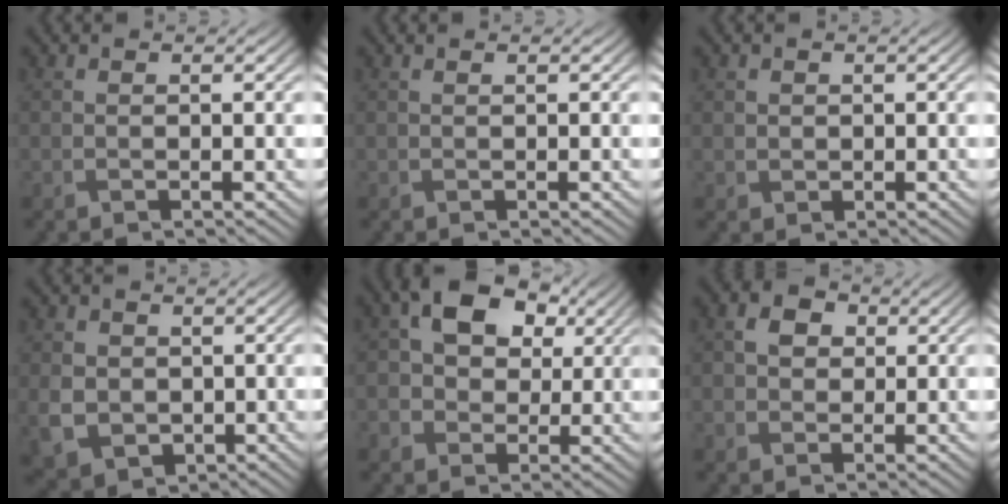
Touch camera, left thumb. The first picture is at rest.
{"total": 0.0}
{"total": 1.0, "force": [0.2, 1.0, 0.2], "torque": [-0.008, -0.005, 0.005]}
{"total": 5.3, "force": [-0.3, 4.5, 2.7], "torque": [-0.085, -0.015, -0.006]}
{"total": 9.1, "force": [2.3, 7.0, 5.4], "torque": [-0.121, 0.020, 0.034]}
{"total": 3.2, "force": [0.6, 2.6, 1.7], "torque": [-0.042, 0.005, 0.004]}